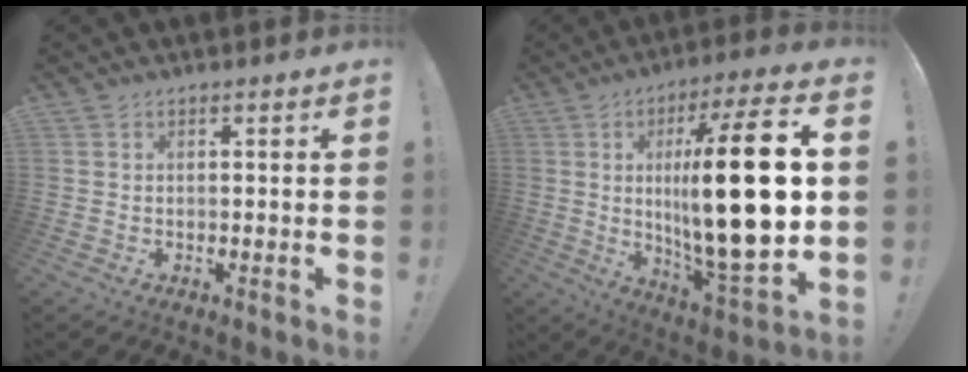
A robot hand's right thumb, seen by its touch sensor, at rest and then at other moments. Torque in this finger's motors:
{"motor_torque": [0.32, 1.74, 2.77, 0.00, 0.56]}